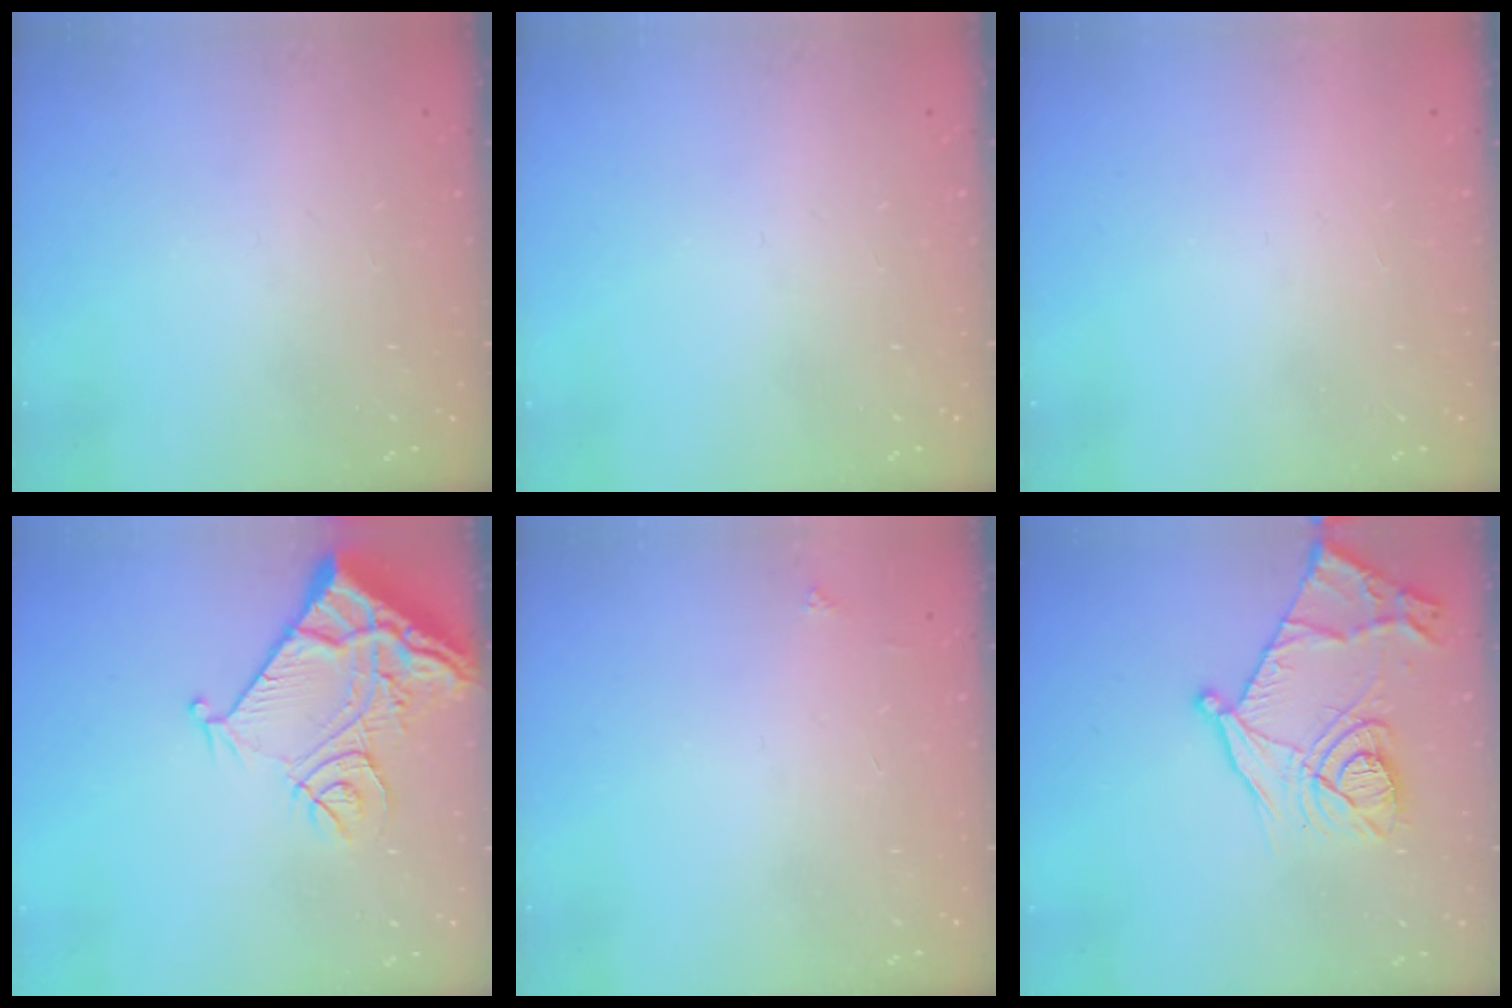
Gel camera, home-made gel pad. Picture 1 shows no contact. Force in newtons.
{"total": 0.0}
{"total": 1.5, "press": 1.5, "slide": 0.1}
{"total": 13.6, "press": 13.5, "slide": 1.7}
{"total": 2.0, "press": 2.0, "slide": 0.3}
{"total": 17.1, "press": 17.1, "slide": 1.2}